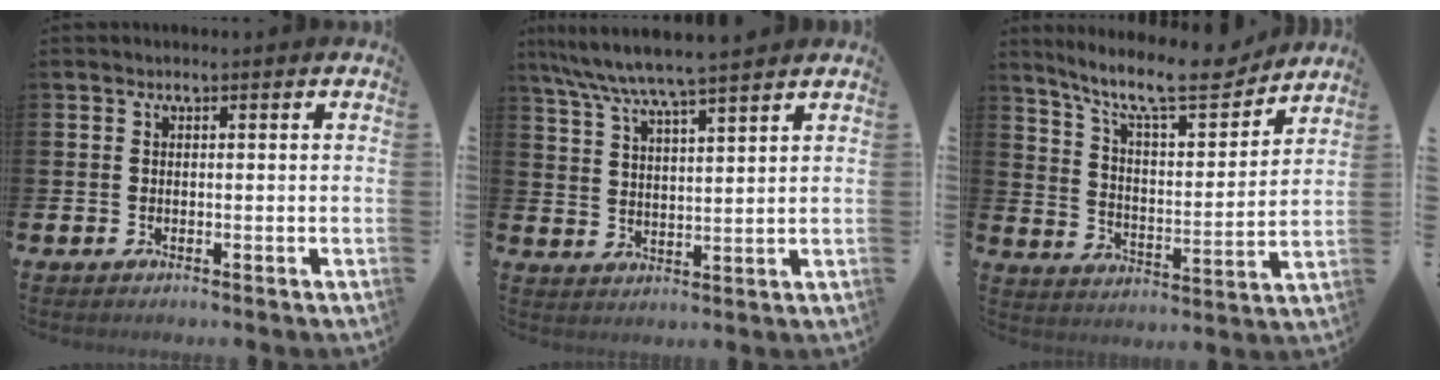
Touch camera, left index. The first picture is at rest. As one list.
[{"total": 7.1, "force": [6.6, 0.0, 2.5], "torque": [-0.075, -0.031, 0.117]}, {"total": 11.9, "force": [10.1, 2.7, 5.6], "torque": [-0.127, -0.064, 0.170]}]